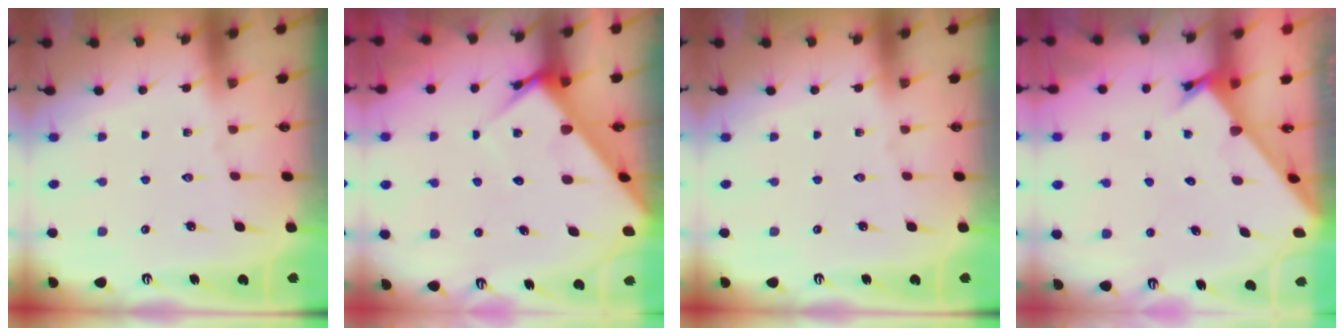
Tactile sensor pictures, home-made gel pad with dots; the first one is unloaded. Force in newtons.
{"total": 6.2, "press": 6.2, "slide": 0.5}
{"total": 0.0}
{"total": 2.2, "press": 2.2, "slide": 0.2}